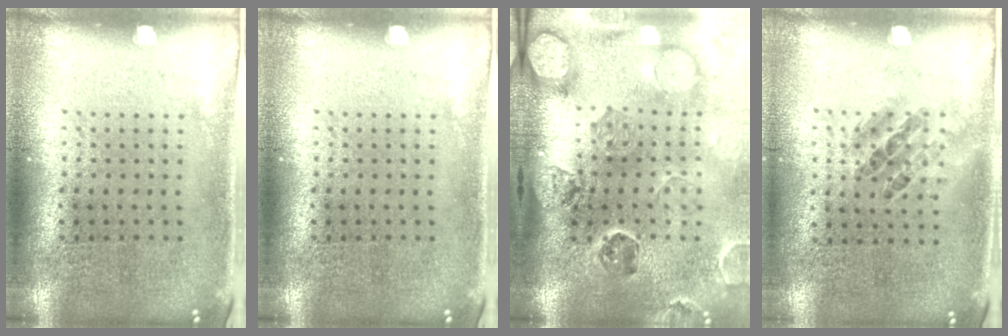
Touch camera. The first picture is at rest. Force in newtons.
{"total": 0.0}
{"total": 2.9, "press": 2.7, "slide": 0.9}
{"total": 0.9, "press": 0.8, "slide": 0.5}